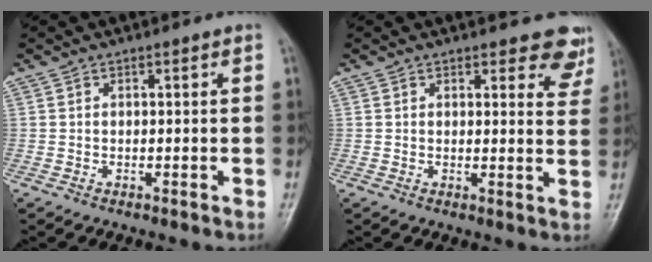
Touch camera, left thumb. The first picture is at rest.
{"total": 6.4, "force": [5.4, 2.5, 2.3], "torque": [0.013, -0.033, 0.044]}